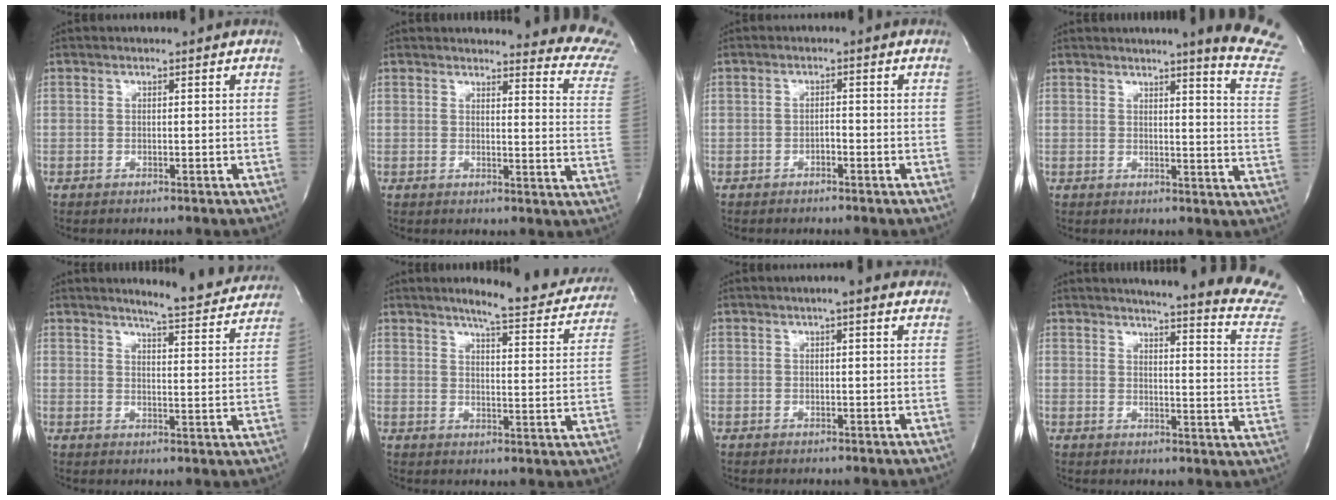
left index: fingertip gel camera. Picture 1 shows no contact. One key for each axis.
{"total": 14.5, "fx": 14.0, "fy": 1.1, "fz": 3.6, "tx": -0.017, "ty": -0.117, "tz": 0.118}
{"total": 1.1, "fx": -0.8, "fy": 0.3, "fz": 0.7, "tx": -0.010, "ty": 0.003, "tz": -0.013}
{"total": 12.7, "fx": 11.3, "fy": -1.5, "fz": 5.4, "tx": -0.061, "ty": -0.101, "tz": 0.109}
{"total": 11.6, "fx": 11.0, "fy": 0.9, "fz": 3.6, "tx": -0.044, "ty": -0.030, "tz": 0.122}
{"total": 15.4, "fx": 13.5, "fy": 2.4, "fz": 6.9, "tx": -0.074, "ty": -0.031, "tz": 0.152}
{"total": 3.9, "fx": 2.8, "fy": 0.6, "fz": 2.7, "tx": -0.035, "ty": 0.019, "tz": 0.034}
{"total": 24.0, "fx": 22.4, "fy": -0.4, "fz": 8.7, "tx": -0.113, "ty": -0.122, "tz": 0.246}